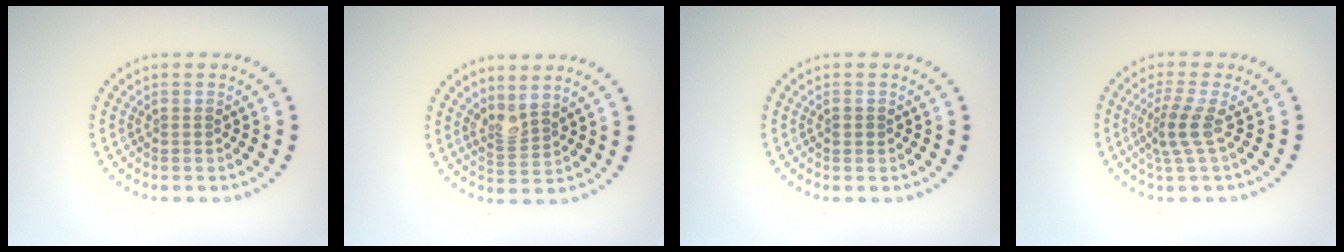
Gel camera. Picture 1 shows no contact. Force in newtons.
{"total": 2.1, "press": 1.6, "slide": 1.3}
{"total": 0.8, "press": 0.8, "slide": 0.3}
{"total": 2.6, "press": 1.9, "slide": 1.8}